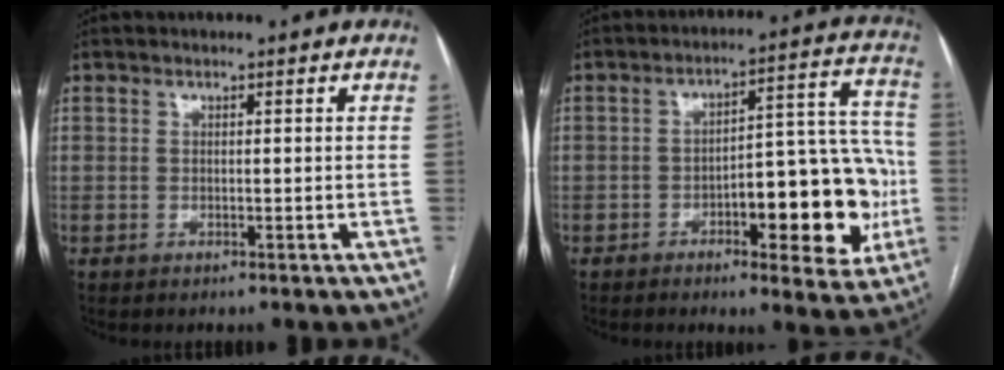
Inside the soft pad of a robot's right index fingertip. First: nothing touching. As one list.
[{"total": 16.4, "force": [-4.5, 5.4, 14.8], "torque": [-0.178, 0.035, -0.056]}]